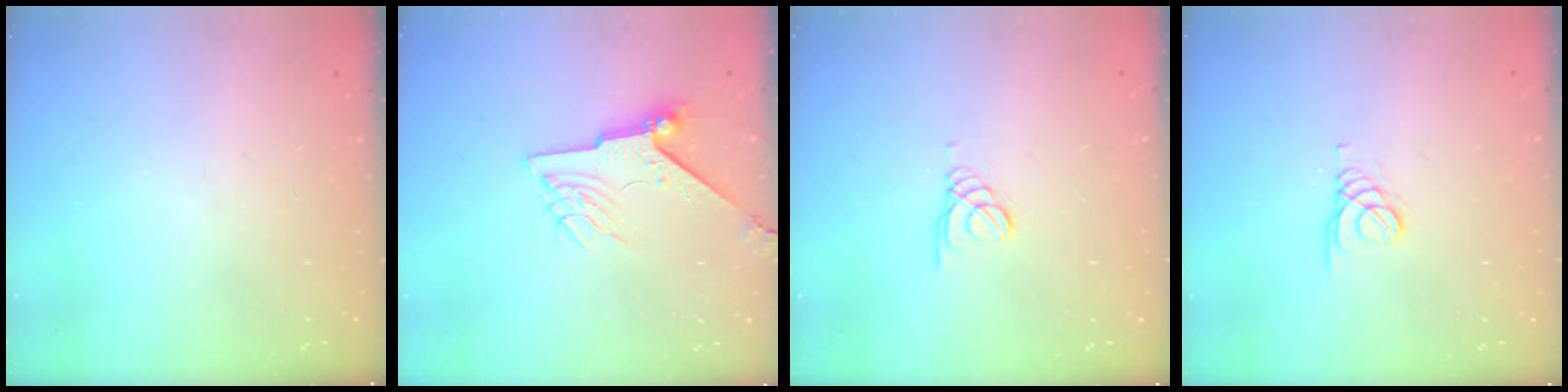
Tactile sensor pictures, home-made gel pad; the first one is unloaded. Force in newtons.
{"total": 7.0, "press": 6.9, "slide": 1.0}
{"total": 1.0, "press": 1.0, "slide": 0.1}
{"total": 1.6, "press": 1.5, "slide": 0.2}